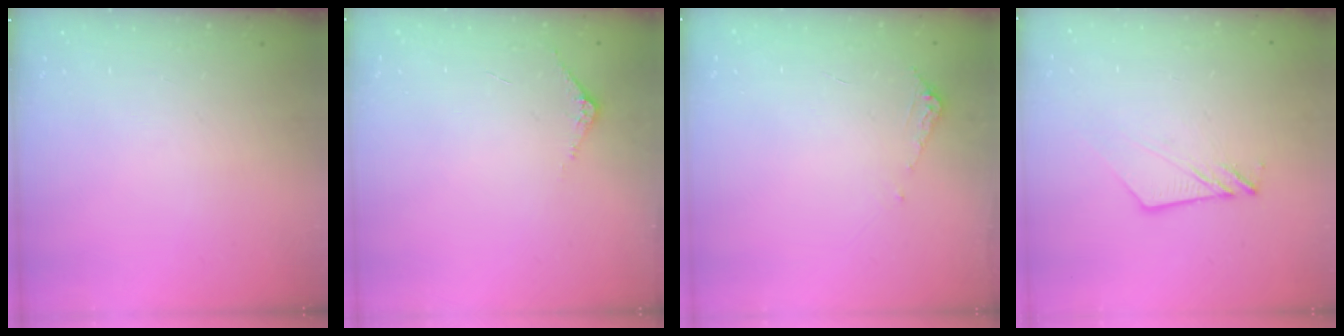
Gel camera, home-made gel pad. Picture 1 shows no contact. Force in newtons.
{"total": 6.7, "press": 6.7, "slide": 0.7}
{"total": 4.1, "press": 4.1, "slide": 0.5}
{"total": 7.5, "press": 7.5, "slide": 0.3}